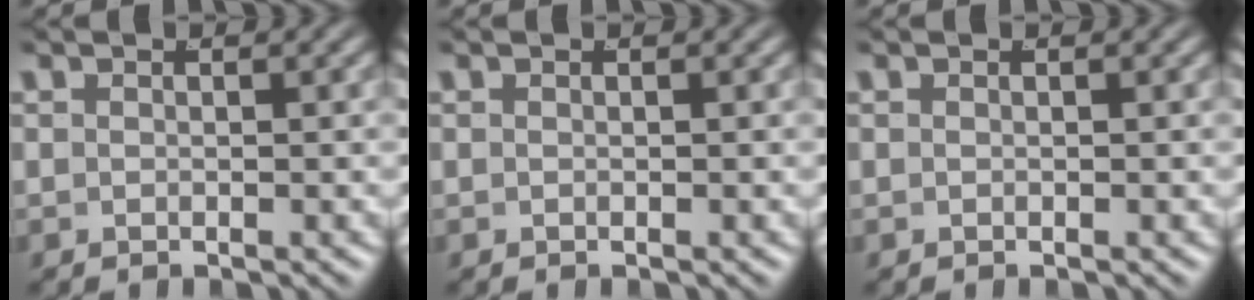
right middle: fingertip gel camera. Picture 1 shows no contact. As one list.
[{"total": 0.0}, {"total": 0.0}]